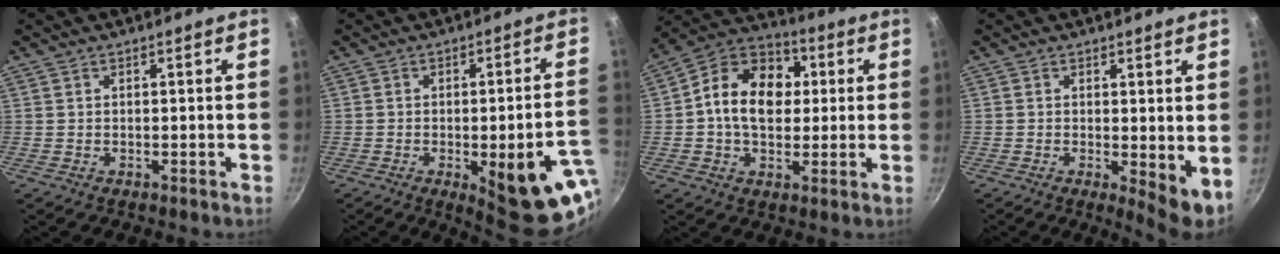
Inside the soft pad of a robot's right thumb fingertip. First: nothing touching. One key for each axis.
{"total": 18.4, "fx": -5.8, "fy": 5.7, "fz": 16.5, "tx": -0.166, "ty": 0.014, "tz": -0.062}
{"total": 15.5, "fx": 1.7, "fy": 11.3, "fz": 10.4, "tx": -0.136, "ty": 0.020, "tz": 0.006}
{"total": 5.5, "fx": 0.2, "fy": 1.9, "fz": 5.1, "tx": -0.071, "ty": -0.013, "tz": 0.005}